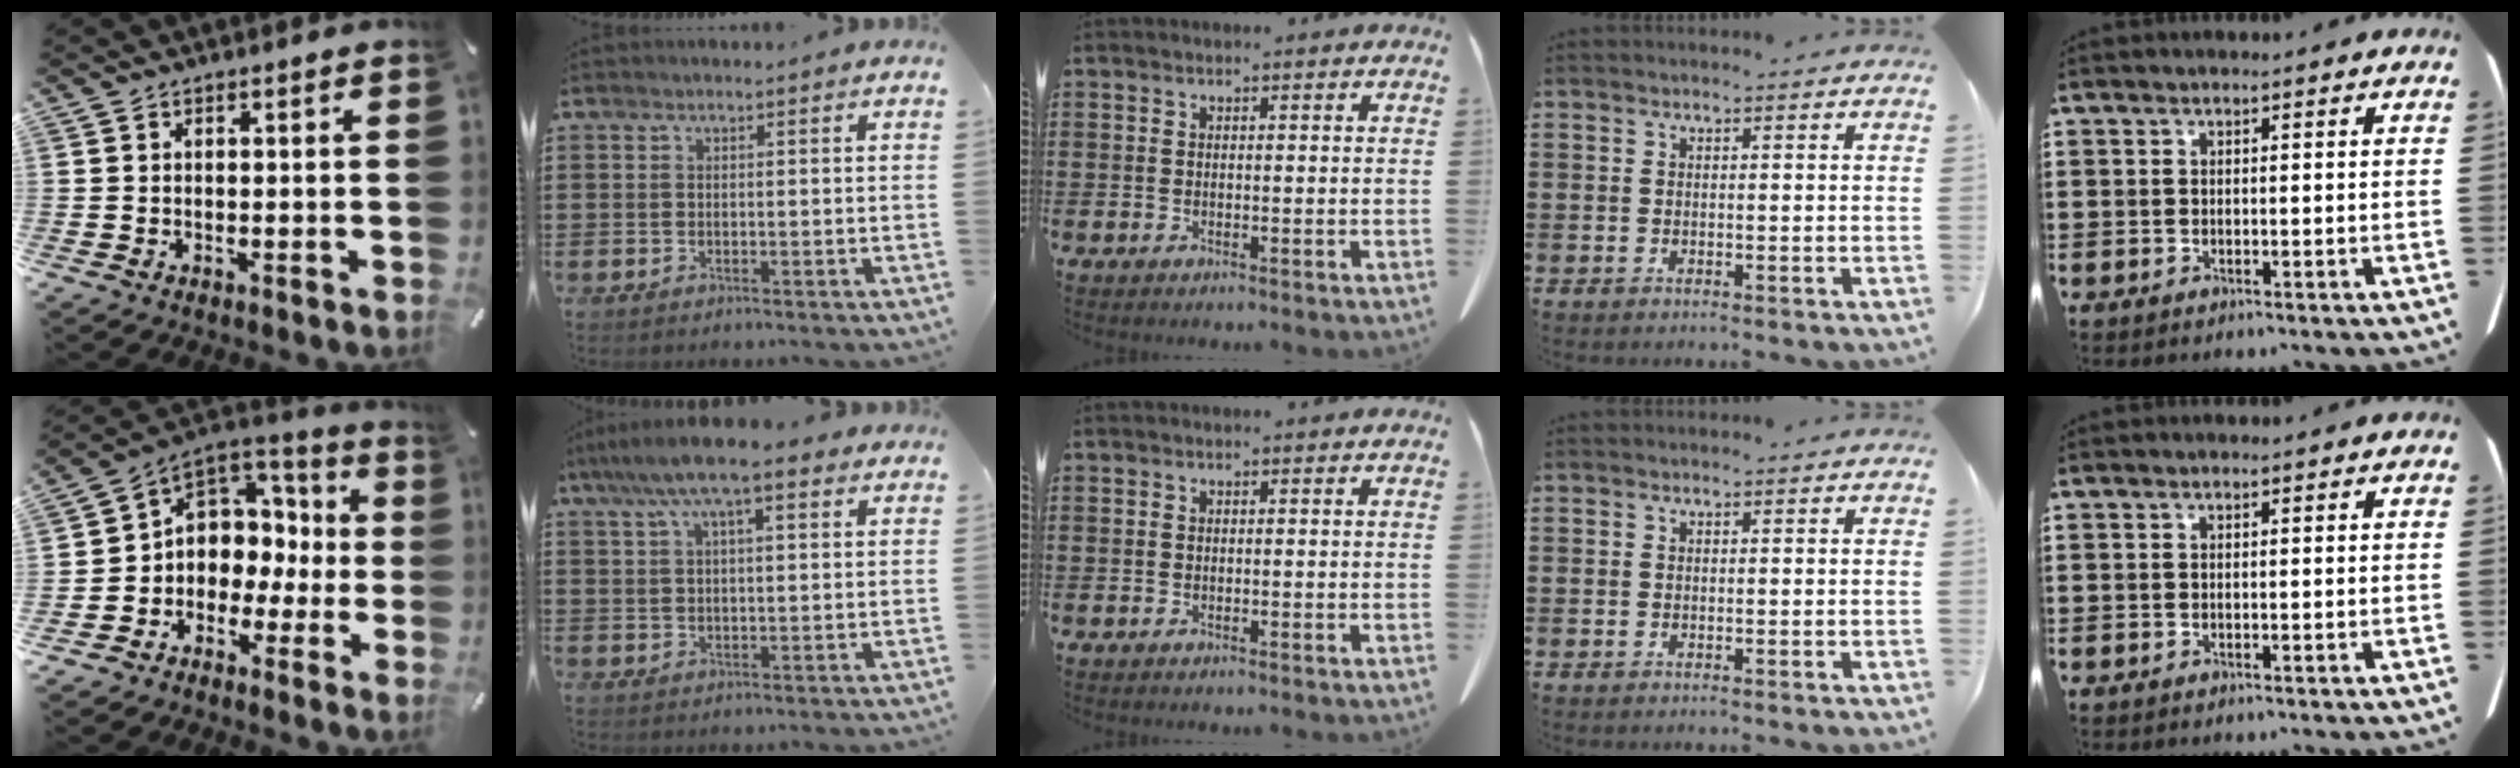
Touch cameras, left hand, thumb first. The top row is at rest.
{"thumb": {"total": 7.5, "force": [0.7, 7.4, 1.4], "torque": [-0.027, -0.016, 0.020]}, "index": {"total": 8.2, "force": [5.2, 2.0, 6.1], "torque": [-0.130, 0.006, 0.091]}}